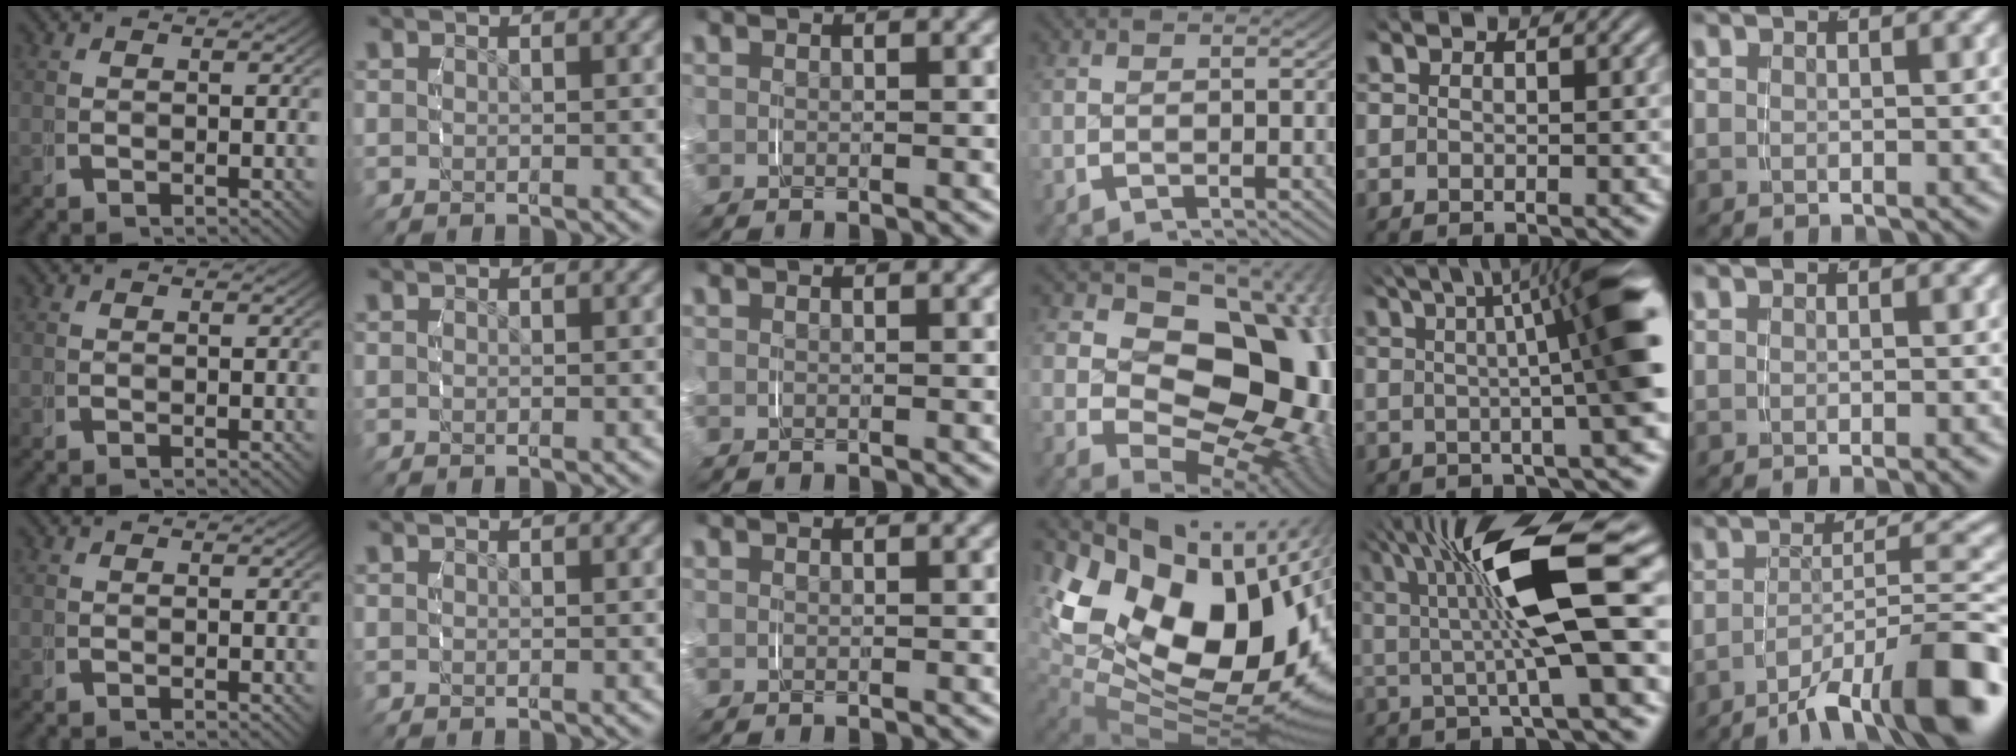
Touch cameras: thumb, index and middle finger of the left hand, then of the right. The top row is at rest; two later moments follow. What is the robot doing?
{"motion": "grasp_and_lifting", "object": "phone"}